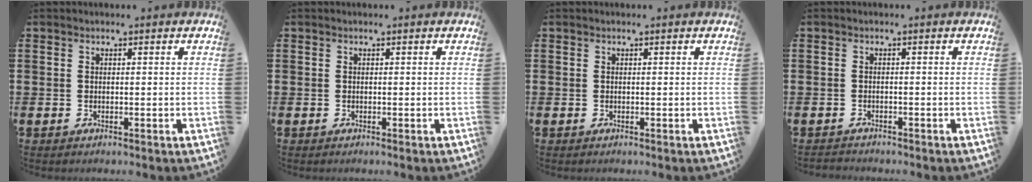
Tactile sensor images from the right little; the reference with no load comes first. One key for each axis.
{"total": 0.0}
{"total": 0.0}
{"total": 0.7, "fx": -0.7, "fy": 0.1, "fz": -0.1, "tx": -0.001, "ty": 0.000, "tz": -0.015}